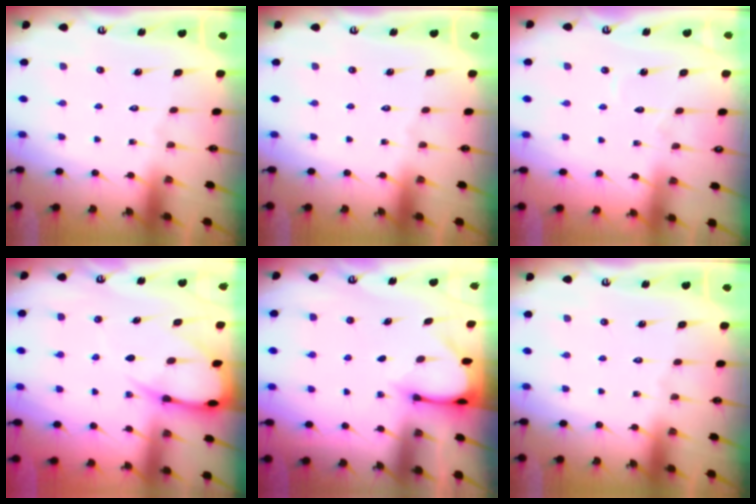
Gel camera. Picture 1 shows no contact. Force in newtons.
{"total": 0.0}
{"total": 2.7, "press": 2.7, "slide": 0.3}
{"total": 8.4, "press": 8.4, "slide": 0.8}
{"total": 3.2, "press": 3.2, "slide": 0.3}
{"total": 0.0}